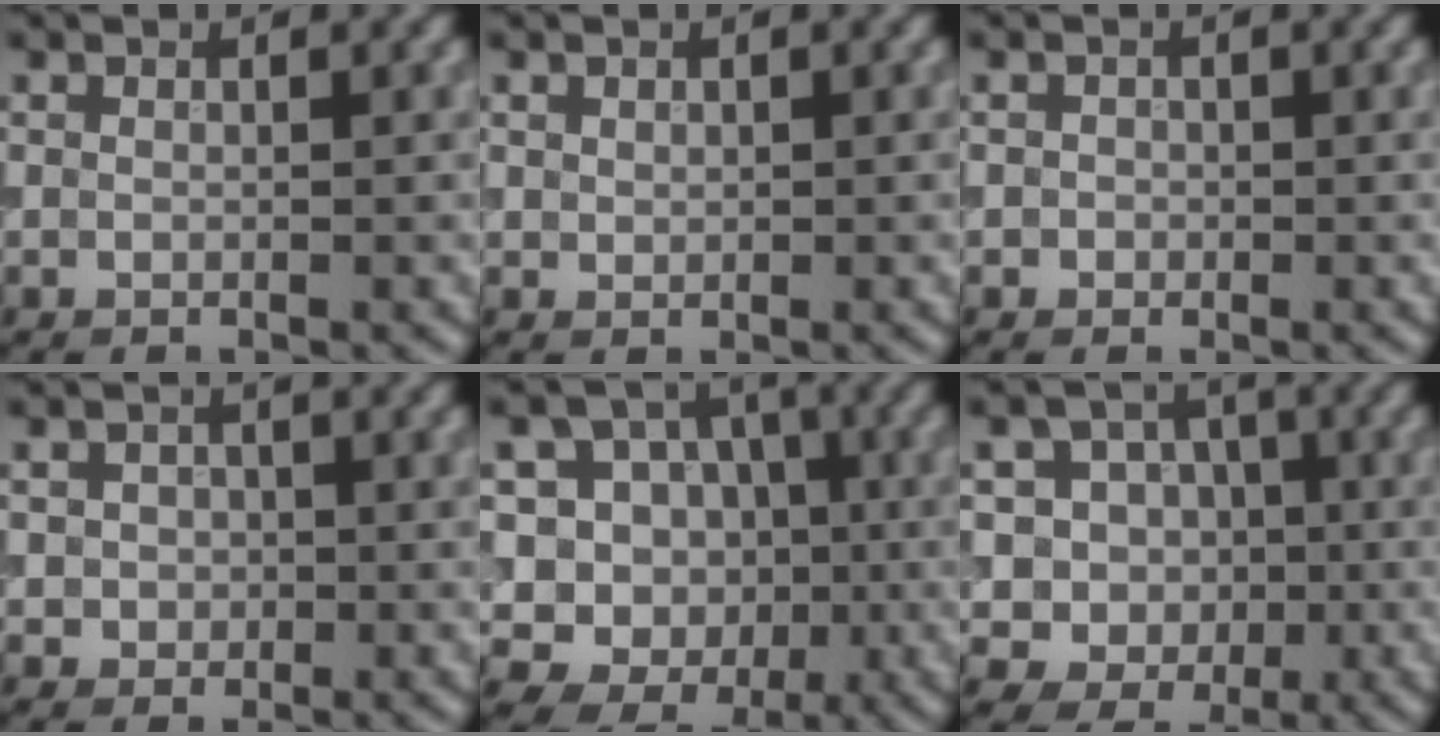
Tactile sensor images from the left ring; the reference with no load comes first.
{"total": 0.6, "force": [0.3, 0.5, 0.2], "torque": [-0.001, -0.003, 0.008]}
{"total": 0.7, "force": [-0.1, 0.7, 0.1], "torque": [0.005, -0.004, -0.004]}
{"total": 1.8, "force": [0.0, 1.7, 0.7], "torque": [0.003, -0.004, -0.003]}
{"total": 13.8, "force": [-0.4, 13.1, 4.4], "torque": [-0.124, 0.043, -0.016]}
{"total": 9.0, "force": [1.3, 8.4, 3.0], "torque": [-0.067, 0.036, -0.004]}